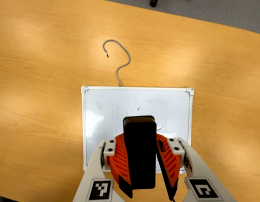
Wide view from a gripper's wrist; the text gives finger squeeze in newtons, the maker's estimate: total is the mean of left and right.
{"total": 11.9, "left": 11.3, "right": 12.4}